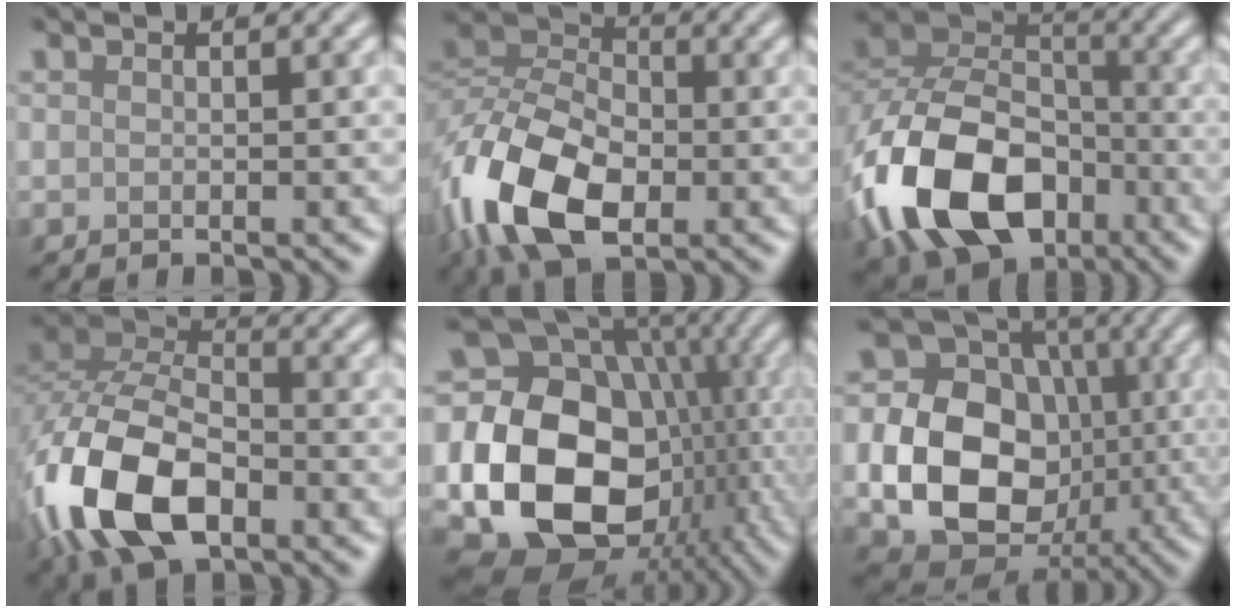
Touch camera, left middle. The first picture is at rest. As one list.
[{"total": 12.8, "force": [-4.7, 7.6, 9.2], "torque": [-0.211, -0.012, -0.099]}, {"total": 14.1, "force": [-5.7, 9.5, 8.8], "torque": [-0.199, -0.006, -0.113]}, {"total": 12.1, "force": [-5.0, 6.7, 8.8], "torque": [-0.202, -0.007, -0.102]}, {"total": 22.1, "force": [-2.7, 18.2, 12.1], "torque": [-0.224, -0.008, -0.053]}, {"total": 12.7, "force": [-1.5, 10.1, 7.4], "torque": [-0.128, -0.012, -0.040]}]